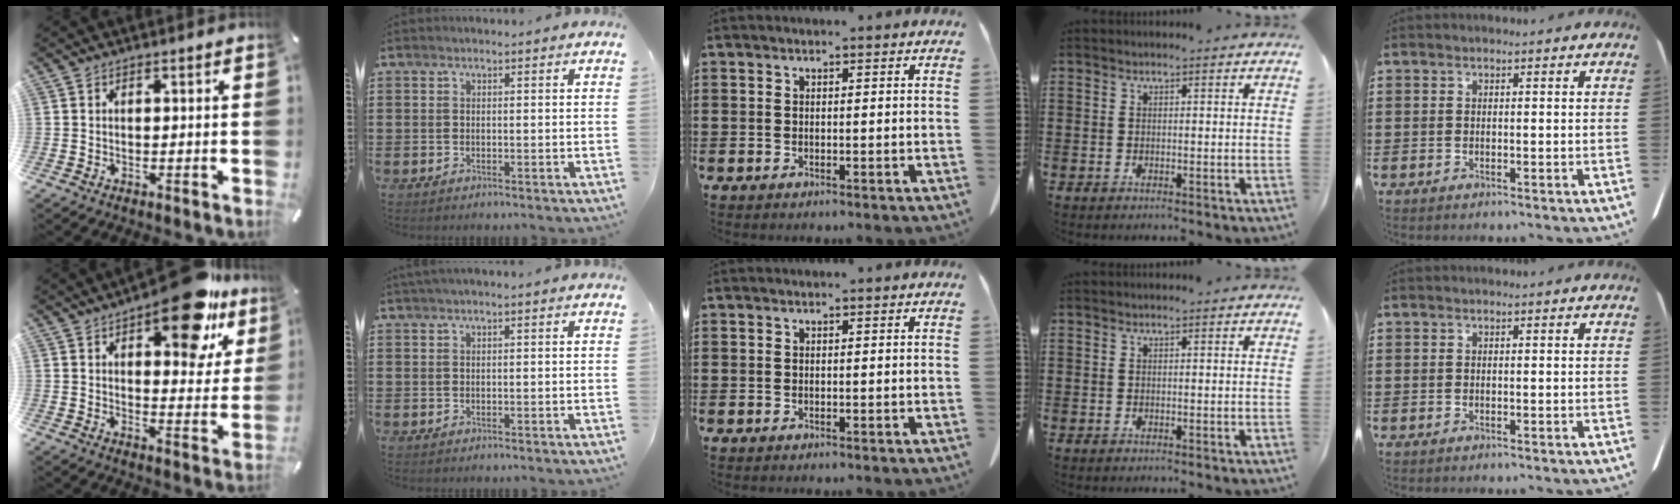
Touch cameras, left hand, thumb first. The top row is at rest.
{"thumb": {"total": 18.4, "force": [11.5, 7.9, 11.9], "torque": [-0.138, -0.078, 0.182]}, "index": {"total": 0.8, "force": [0.3, -0.1, 0.7], "torque": [-0.012, -0.002, 0.007]}}